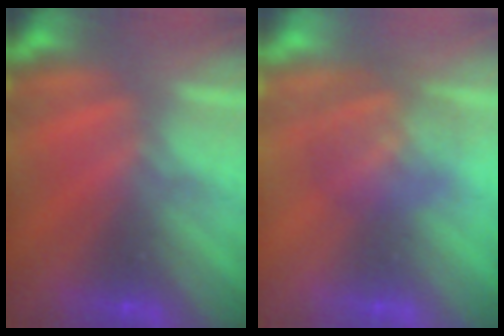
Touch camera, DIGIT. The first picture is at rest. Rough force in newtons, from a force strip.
{"total": 2.9}